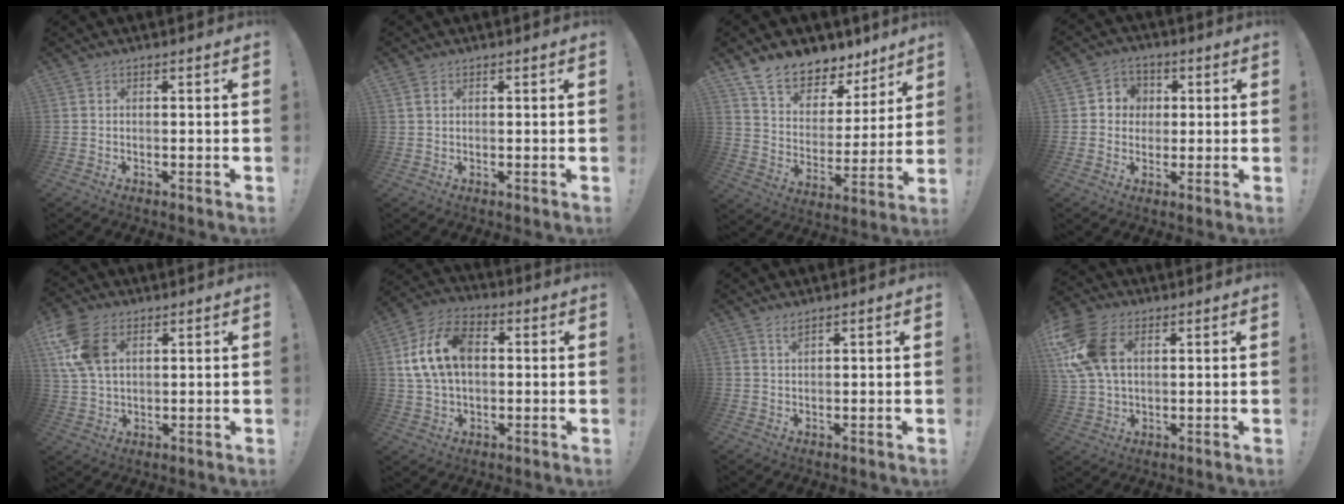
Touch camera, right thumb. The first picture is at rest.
{"total": 1.7, "force": [0.9, 1.1, 0.9], "torque": [-0.026, 0.006, 0.019]}
{"total": 12.4, "force": [10.4, 5.6, 3.7], "torque": [-0.078, -0.083, 0.190]}
{"total": 6.0, "force": [0.1, 5.9, 1.2], "torque": [-0.019, 0.007, 0.004]}
{"total": 12.4, "force": [4.5, 8.1, 8.3], "torque": [-0.178, 0.002, 0.089]}
{"total": 15.6, "force": [2.6, 10.6, 11.1], "torque": [-0.204, 0.007, 0.049]}
{"total": 1.9, "force": [1.5, 0.3, 1.1], "torque": [-0.016, -0.004, 0.026]}
{"total": 16.1, "force": [4.7, 10.6, 11.2], "torque": [-0.237, 0.001, 0.091]}